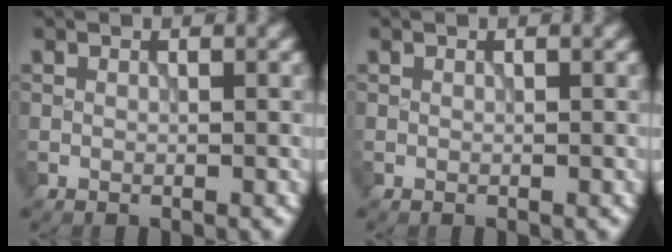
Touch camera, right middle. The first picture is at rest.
{"total": 0.0}